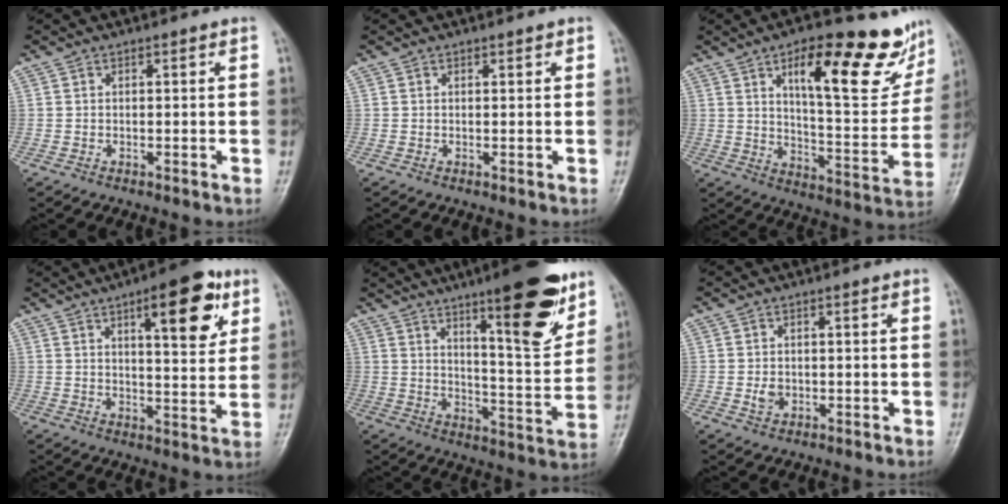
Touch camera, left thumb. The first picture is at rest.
{"total": 0.8, "force": [0.5, 0.3, 0.4], "torque": [-0.003, -0.002, 0.005]}
{"total": 22.7, "force": [12.1, 7.6, 17.6], "torque": [-0.202, -0.049, 0.181]}
{"total": 13.3, "force": [6.2, 4.5, 10.9], "torque": [-0.122, -0.026, 0.083]}
{"total": 17.6, "force": [10.5, 4.1, 13.5], "torque": [-0.162, -0.064, 0.160]}
{"total": 2.1, "force": [-0.3, 1.7, 1.2], "torque": [-0.015, 0.001, -0.005]}